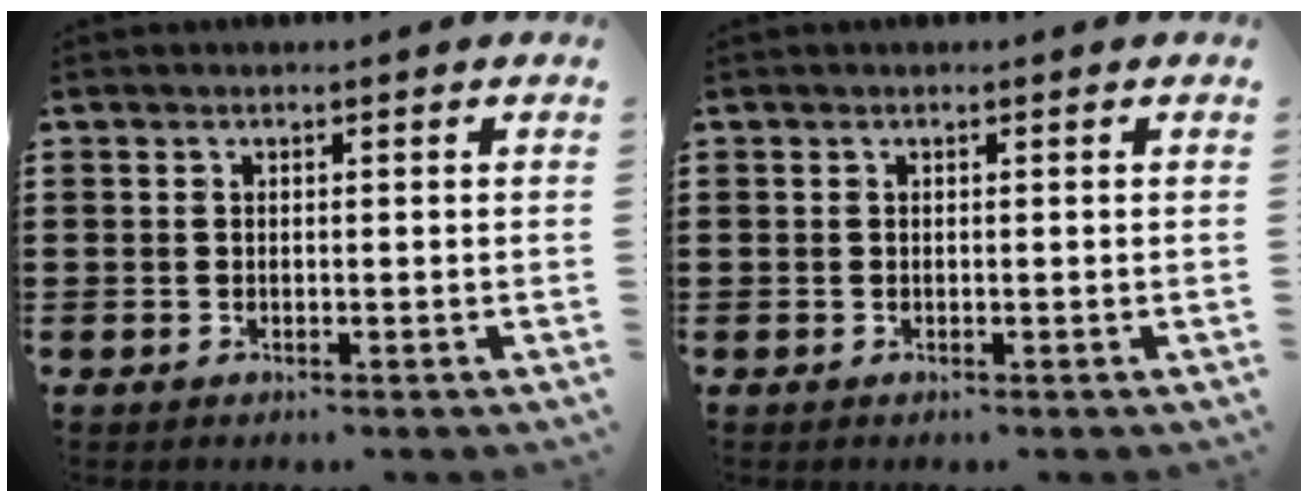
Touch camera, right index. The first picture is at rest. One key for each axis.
{"total": 0.0}